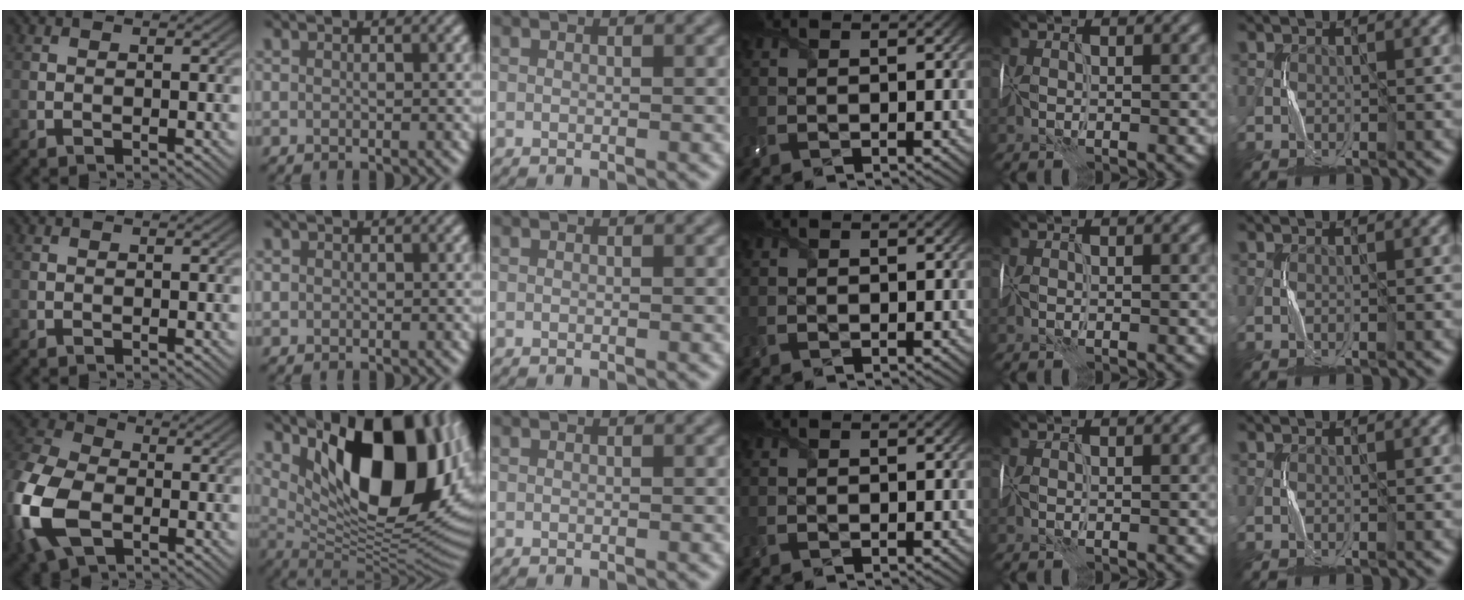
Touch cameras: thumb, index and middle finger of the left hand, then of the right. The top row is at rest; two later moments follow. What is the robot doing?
{"motion": "wrap", "object": "felt sheet"}